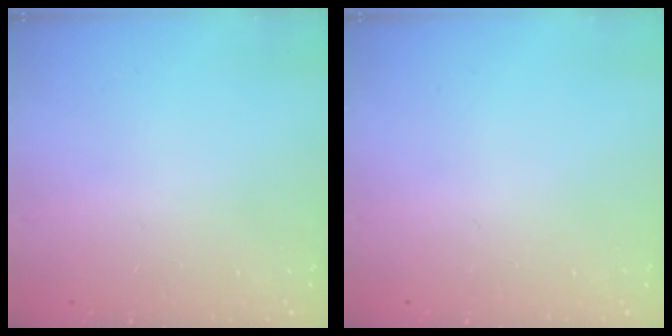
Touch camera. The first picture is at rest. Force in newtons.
{"total": 0.0}